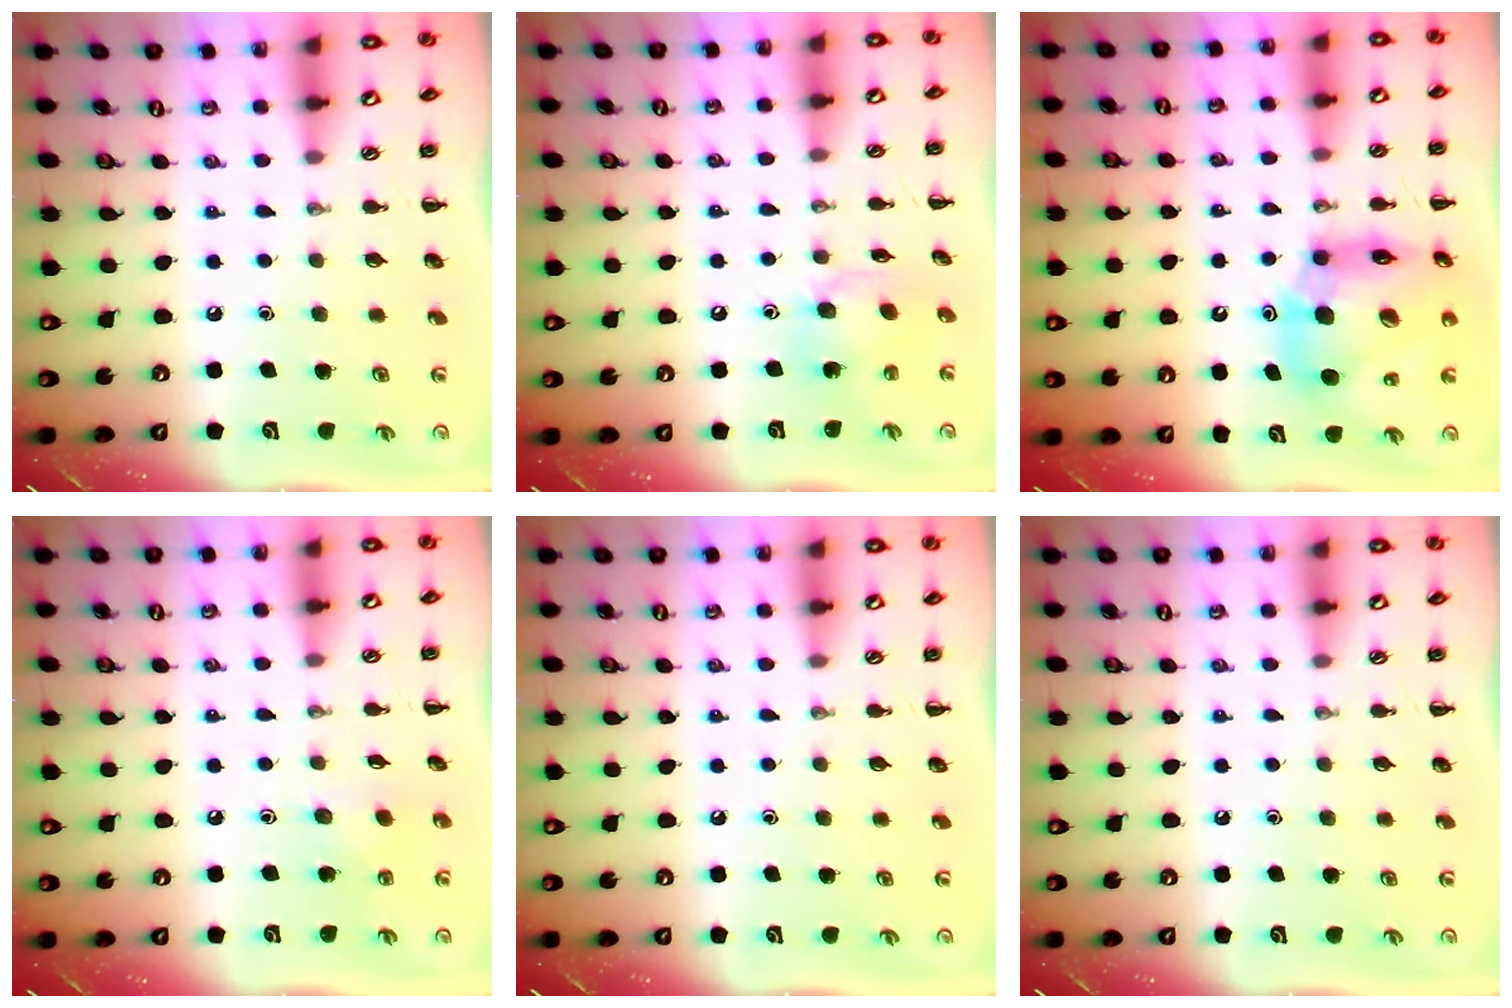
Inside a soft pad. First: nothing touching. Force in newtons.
{"total": 8.6, "press": 8.6, "slide": 0.8}
{"total": 16.7, "press": 16.0, "slide": 4.7}
{"total": 3.8, "press": 3.6, "slide": 1.1}
{"total": 0.0}
{"total": 0.0}